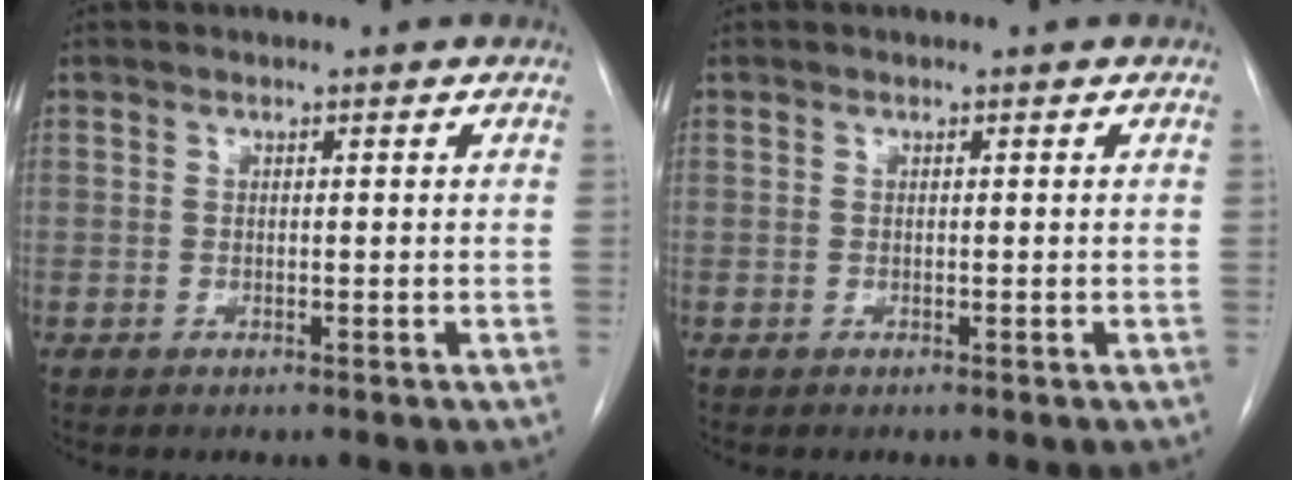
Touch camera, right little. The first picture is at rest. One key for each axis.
{"total": 0.0}